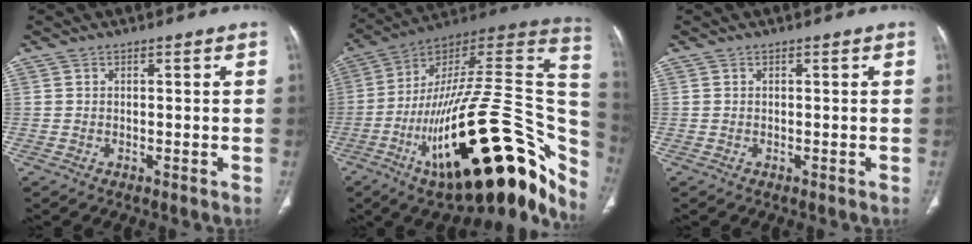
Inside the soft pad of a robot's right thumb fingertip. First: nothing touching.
{"total": 40.8, "force": [-14.4, 14.8, 35.2], "torque": [-0.425, 0.065, -0.226]}
{"total": 0.0}